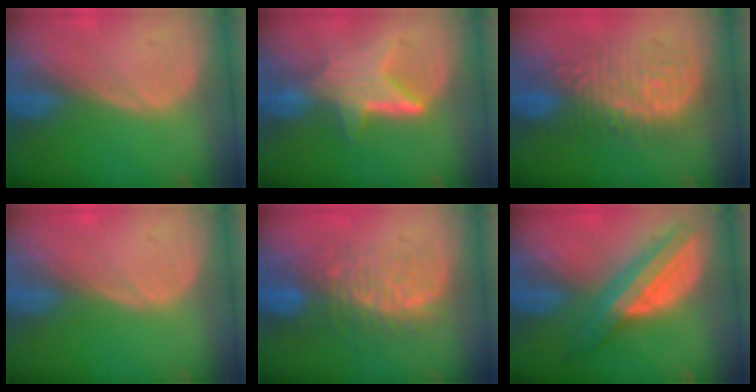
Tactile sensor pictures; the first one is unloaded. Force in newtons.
{"total": 6.2, "press": 6.1, "slide": 0.9}
{"total": 9.2, "press": 9.2, "slide": 0.0}
{"total": 0.0}
{"total": 9.5, "press": 8.5, "slide": 4.2}
{"total": 8.6, "press": 8.5, "slide": 0.4}